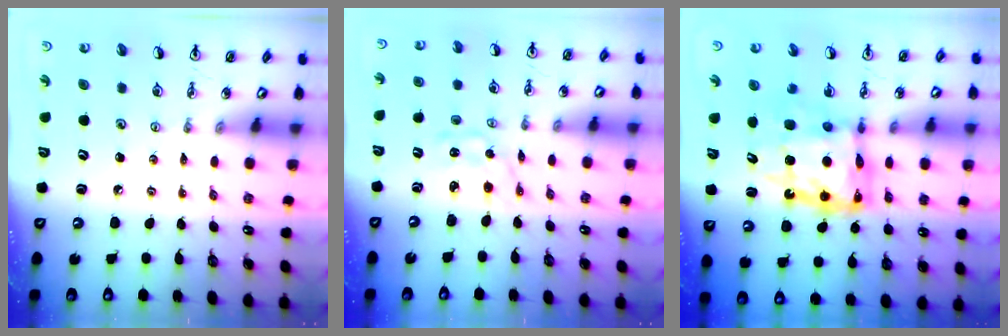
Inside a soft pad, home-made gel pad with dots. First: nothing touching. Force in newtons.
{"total": 1.6, "press": 1.6, "slide": 0.3}
{"total": 14.2, "press": 14.1, "slide": 1.5}